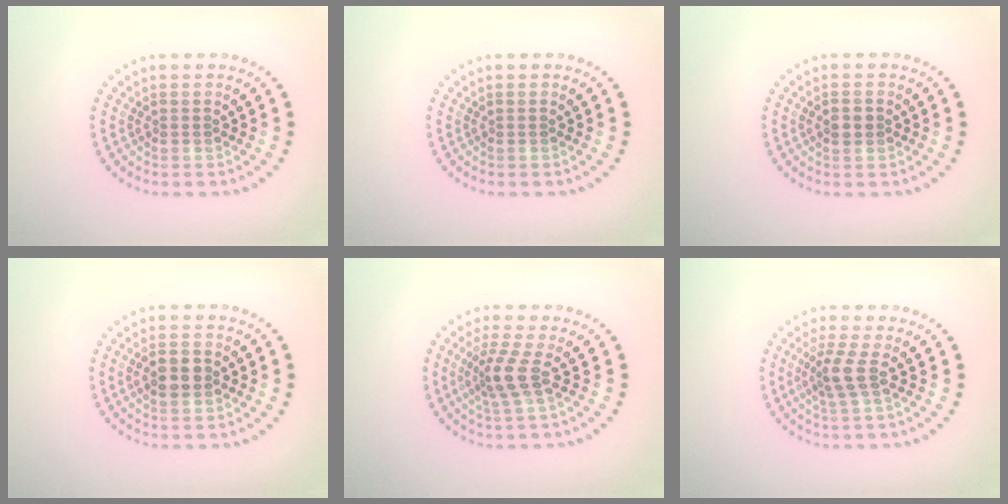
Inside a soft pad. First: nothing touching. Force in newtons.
{"total": 0.0}
{"total": 1.8, "press": 1.8, "slide": 0.0}
{"total": 2.6, "press": 2.6, "slide": 0.2}
{"total": 2.9, "press": 2.1, "slide": 2.0}
{"total": 2.4, "press": 1.9, "slide": 1.6}